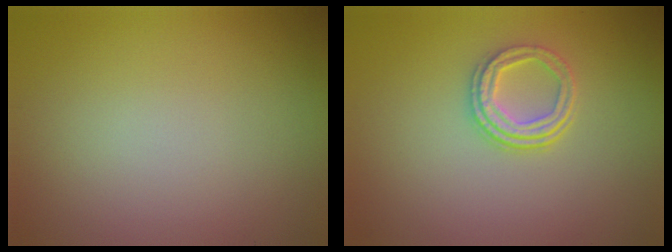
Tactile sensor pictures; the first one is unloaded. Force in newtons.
{"total": 3.0, "press": 2.3, "slide": 1.9}